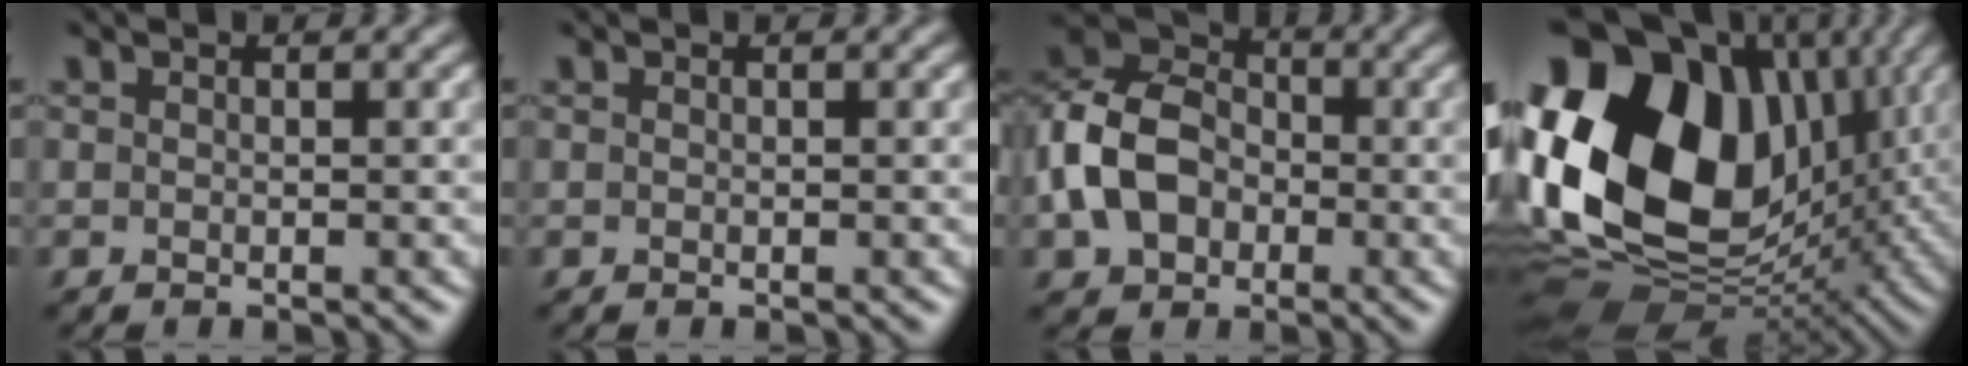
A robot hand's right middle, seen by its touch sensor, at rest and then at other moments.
{"total": 0.0}
{"total": 8.3, "force": [-1.5, 6.3, 5.2], "torque": [-0.116, 0.016, -0.046]}
{"total": 19.8, "force": [2.4, 14.5, 13.2], "torque": [-0.292, 0.011, 0.042]}